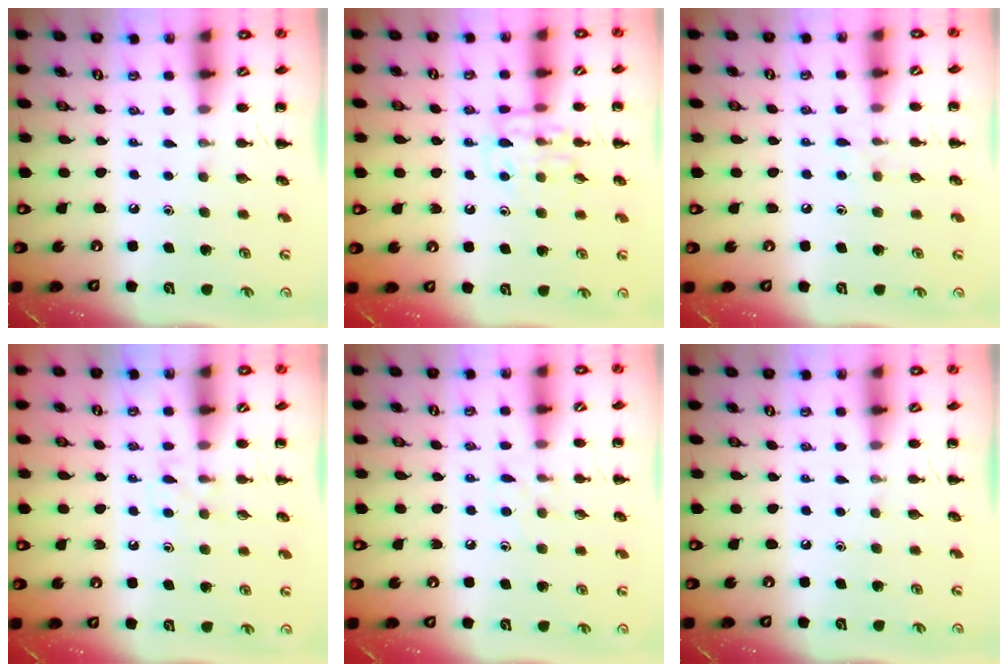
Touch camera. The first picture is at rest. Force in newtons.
{"total": 9.7, "press": 9.7, "slide": 0.6}
{"total": 4.6, "press": 4.3, "slide": 1.8}
{"total": 5.8, "press": 5.6, "slide": 1.6}
{"total": 5.1, "press": 4.7, "slide": 2.0}
{"total": 0.0}